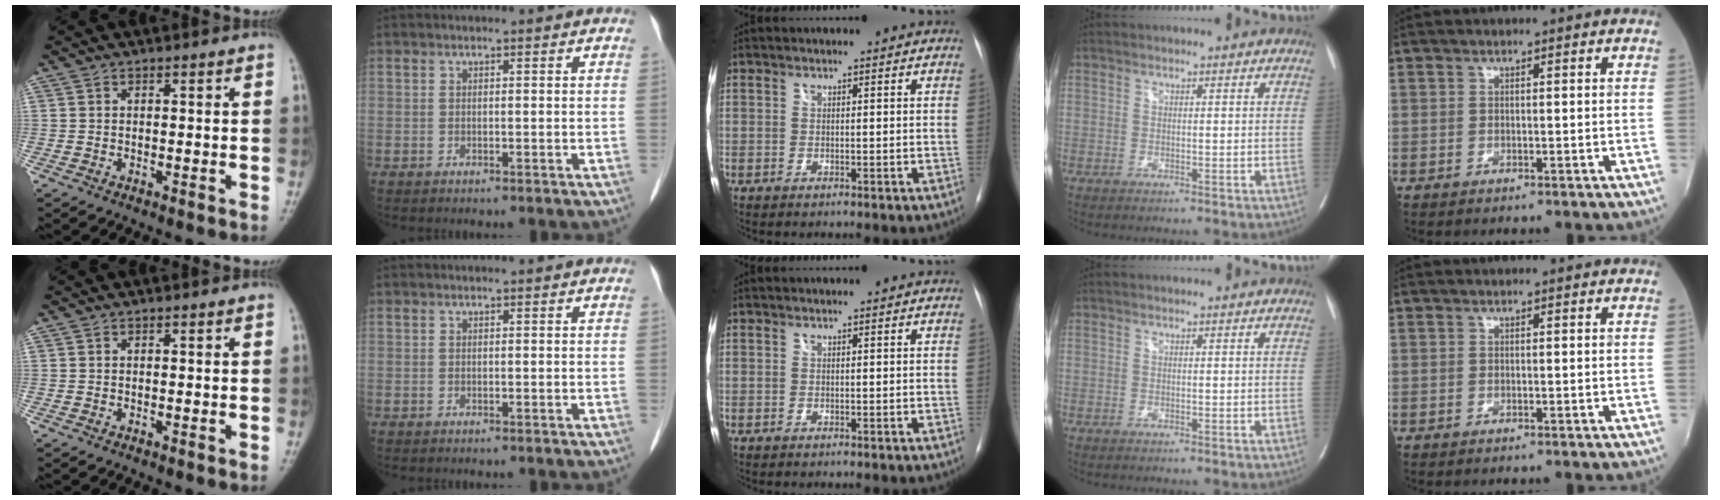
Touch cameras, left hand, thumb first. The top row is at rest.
{}